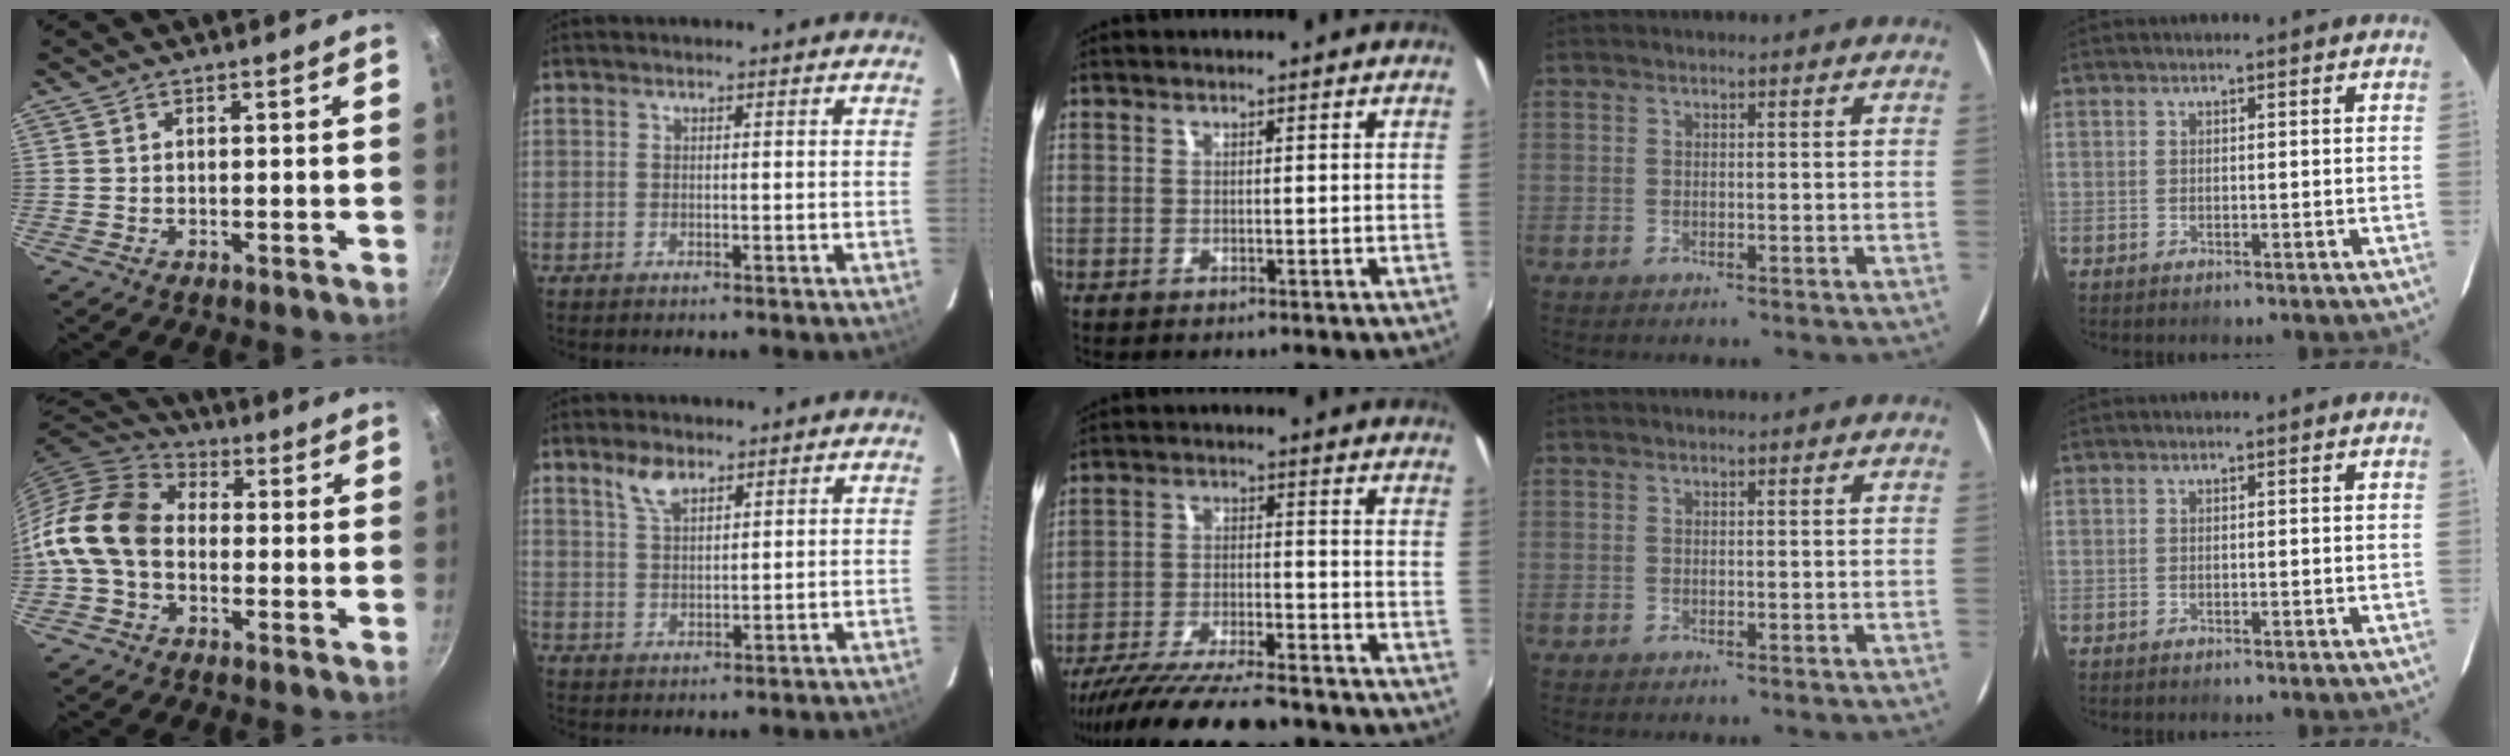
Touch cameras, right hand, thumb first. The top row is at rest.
{"thumb": {"total": 13.3, "force": [-1.6, 9.8, 8.9], "torque": [-0.147, 0.033, -0.055]}, "index": {"total": 4.6, "force": [3.2, 2.0, 2.6], "torque": [-0.049, 0.006, 0.062]}, "middle": {"total": 17.2, "force": [-14.9, 2.9, 8.3], "torque": [-0.165, -0.039, -0.238]}}